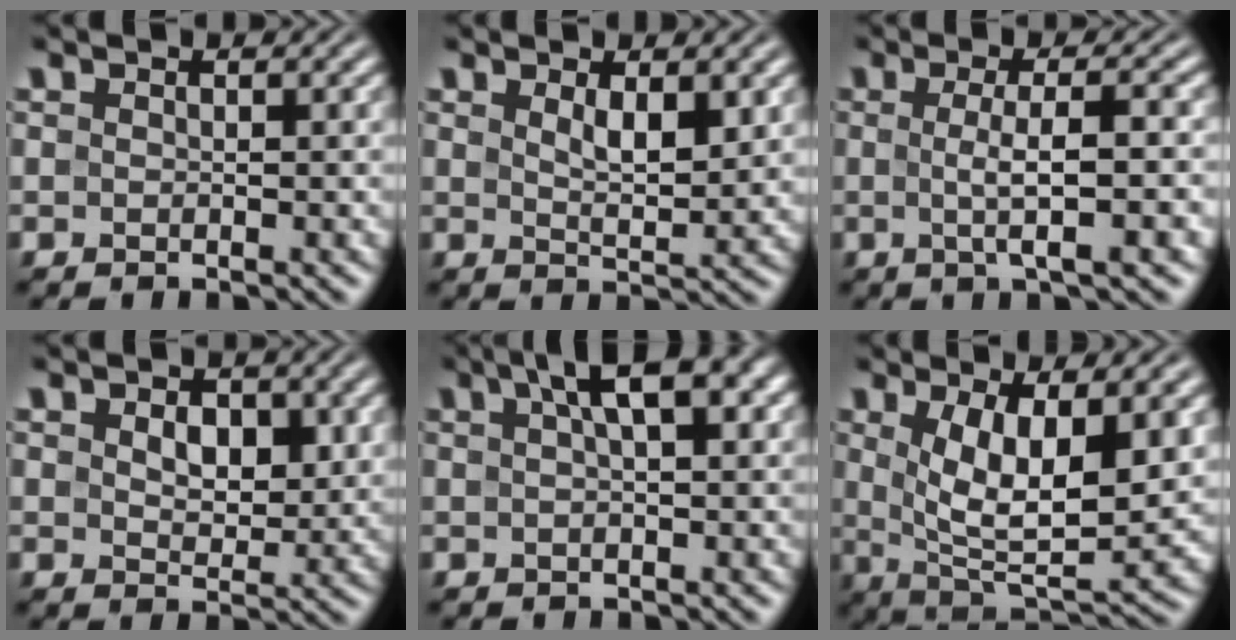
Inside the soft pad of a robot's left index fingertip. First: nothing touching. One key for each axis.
{"total": 2.9, "fx": 1.2, "fy": 0.9, "fz": 2.5, "tx": -0.045, "ty": -0.005, "tz": 0.024}
{"total": 4.5, "fx": -0.3, "fy": 0.9, "fz": 4.4, "tx": -0.070, "ty": -0.002, "tz": -0.006}
{"total": 3.2, "fx": 0.9, "fy": 2.1, "fz": 2.3, "tx": -0.040, "ty": -0.004, "tz": 0.017}
{"total": 4.8, "fx": 1.8, "fy": 1.4, "fz": 4.2, "tx": -0.061, "ty": 0.013, "tz": 0.025}
{"total": 8.6, "fx": 1.7, "fy": 3.2, "fz": 7.7, "tx": -0.142, "ty": -0.014, "tz": 0.033}